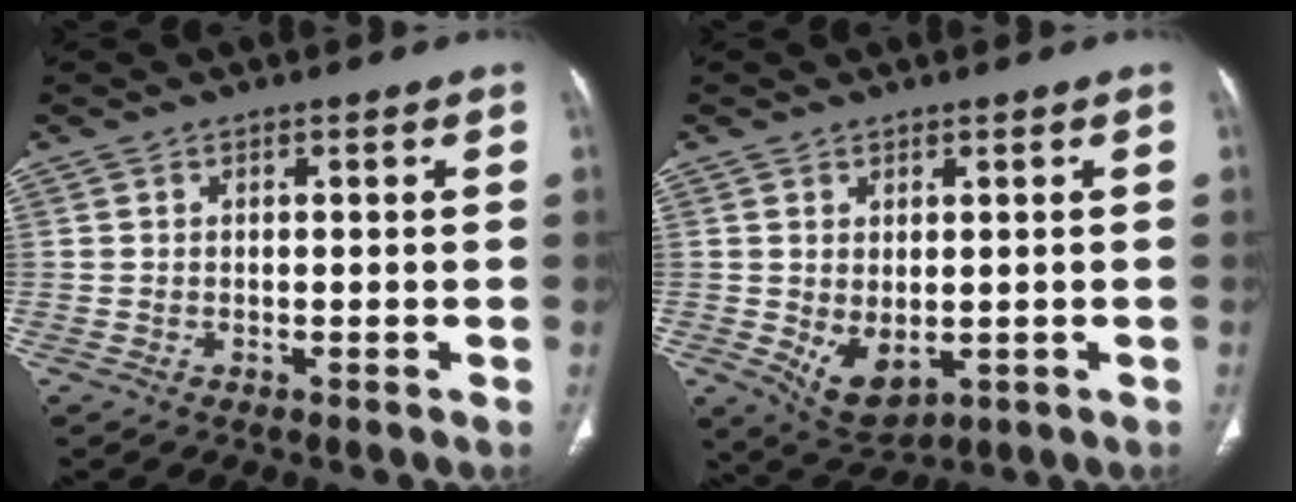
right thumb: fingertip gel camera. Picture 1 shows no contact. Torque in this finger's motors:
{"motor_torque": [-0.28, 0.39, 0.27, 0.40, 0.15]}